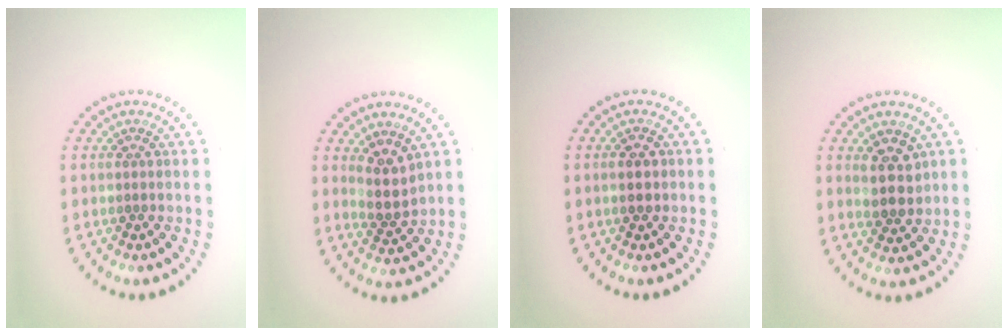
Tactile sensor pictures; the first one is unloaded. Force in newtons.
{"total": 2.5, "press": 1.9, "slide": 1.6}
{"total": 2.1, "press": 2.1, "slide": 0.2}
{"total": 2.8, "press": 2.7, "slide": 0.8}